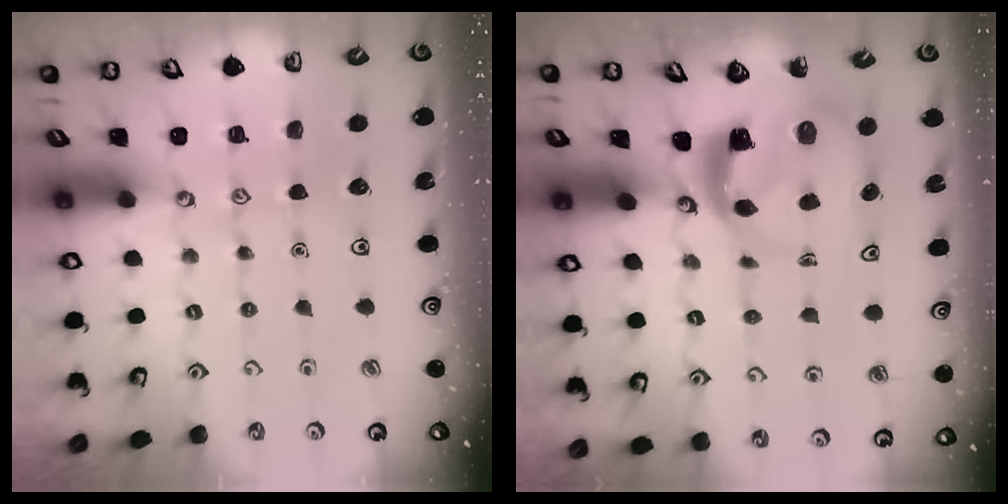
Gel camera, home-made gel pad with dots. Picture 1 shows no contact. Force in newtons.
{"total": 4.5, "press": 4.5, "slide": 0.7}